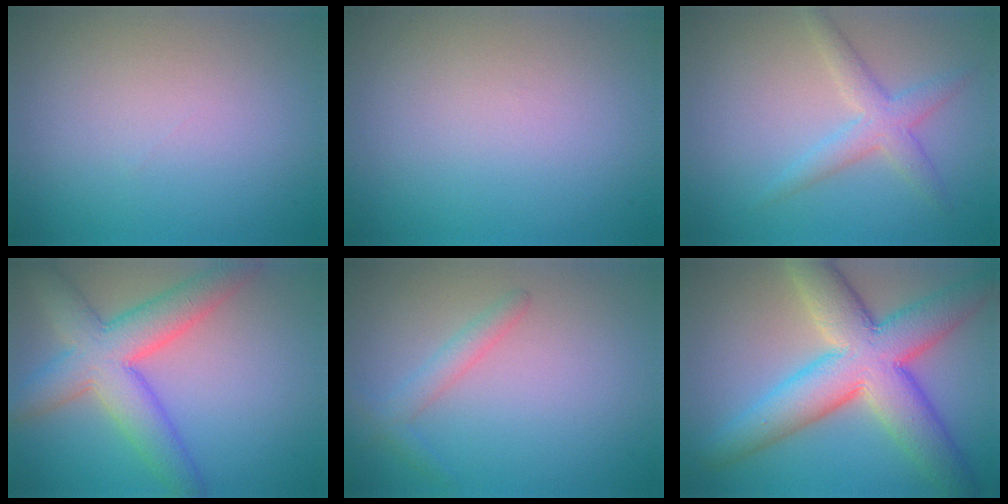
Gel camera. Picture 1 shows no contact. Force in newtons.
{"total": 0.0}
{"total": 2.8, "press": 2.8, "slide": 0.0}
{"total": 7.2, "press": 7.2, "slide": 0.5}
{"total": 1.6, "press": 1.6, "slide": 0.1}
{"total": 10.3, "press": 10.3, "slide": 0.3}